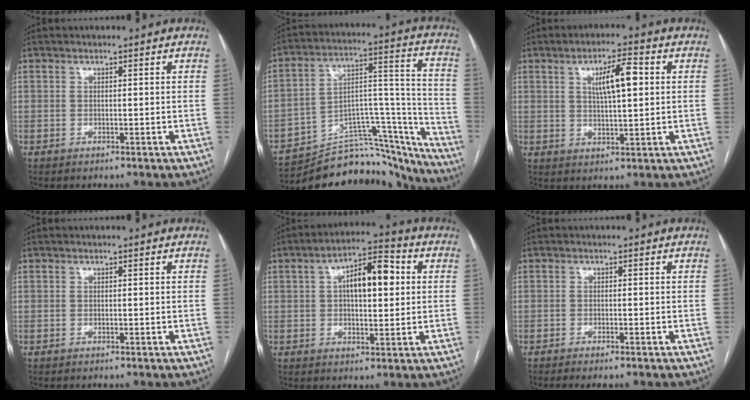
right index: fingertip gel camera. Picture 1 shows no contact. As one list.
[{"total": 25.9, "force": [-24.3, 6.3, 6.7], "torque": [-0.064, 0.048, -0.349]}, {"total": 6.9, "force": [1.9, 1.3, 6.5], "torque": [-0.112, 0.010, 0.034]}, {"total": 0.0}, {"total": 9.7, "force": [1.9, 3.6, 8.8], "torque": [-0.145, 0.026, 0.027]}, {"total": 2.2, "force": [-1.8, 0.0, 1.2], "torque": [-0.017, -0.004, -0.024]}]